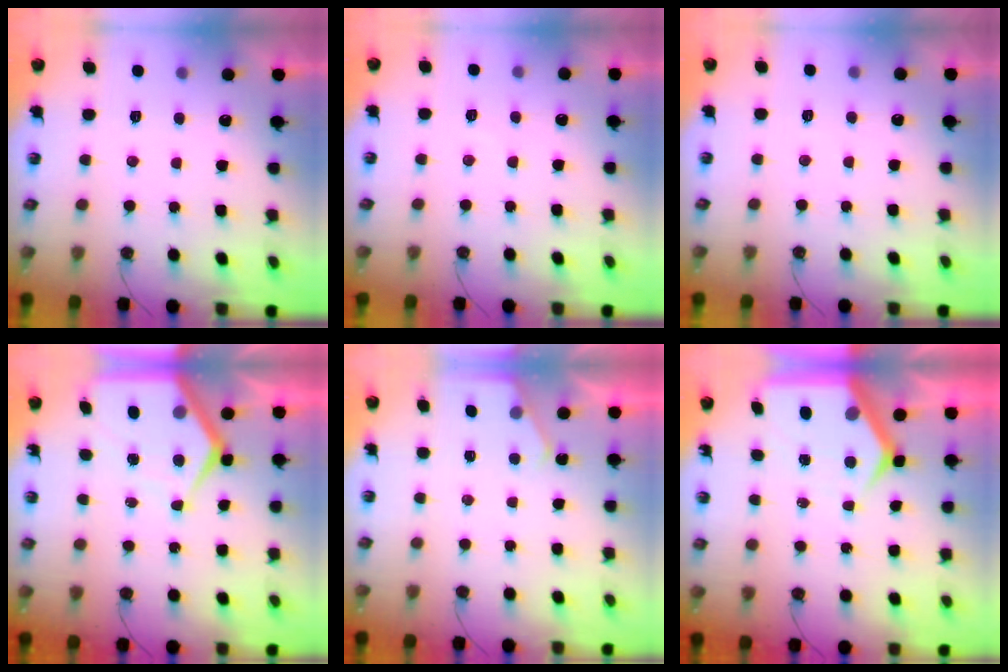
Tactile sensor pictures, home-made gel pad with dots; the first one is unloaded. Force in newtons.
{"total": 4.6, "press": 4.5, "slide": 0.6}
{"total": 2.5, "press": 2.5, "slide": 0.4}
{"total": 11.1, "press": 11.0, "slide": 1.0}
{"total": 2.1, "press": 2.1, "slide": 0.4}
{"total": 10.4, "press": 10.3, "slide": 1.3}